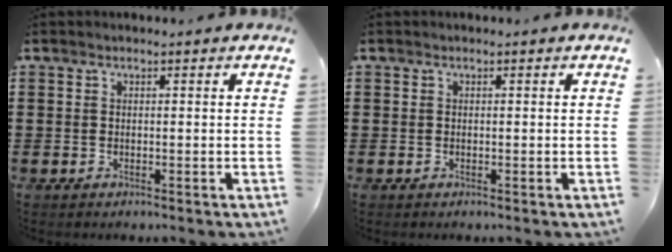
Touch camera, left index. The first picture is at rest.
{"total": 0.0}